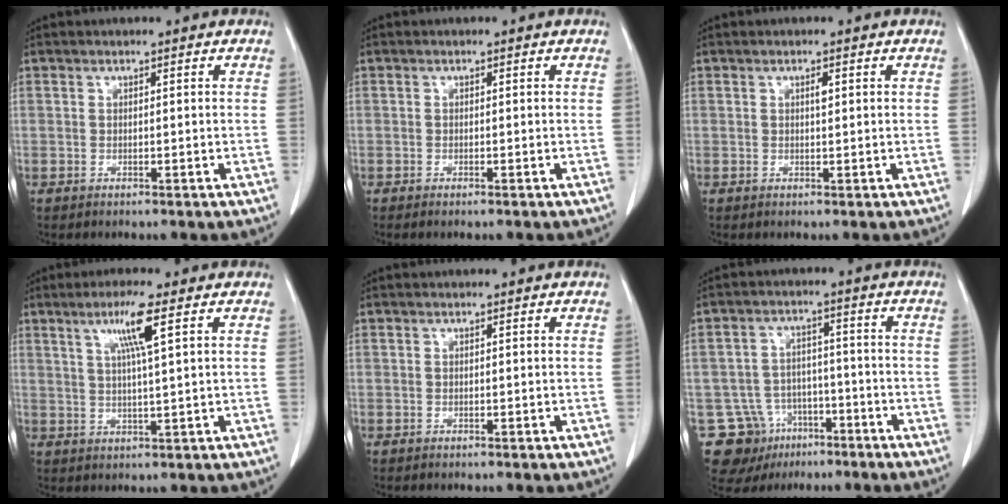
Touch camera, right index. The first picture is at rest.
{"total": 0.9, "force": [-0.7, 0.0, 0.5], "torque": [-0.012, -0.002, -0.010]}
{"total": 0.9, "force": [0.3, 0.2, 0.8], "torque": [-0.014, 0.000, 0.004]}
{"total": 6.1, "force": [2.7, -0.6, 5.4], "torque": [-0.102, 0.000, 0.050]}
{"total": 0.0}
{"total": 11.3, "force": [-6.4, 9.1, 2.1], "torque": [-0.049, 0.034, -0.091]}